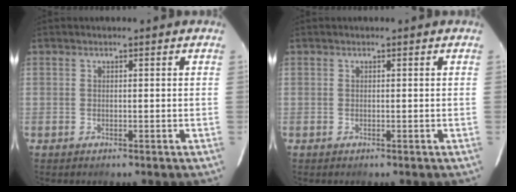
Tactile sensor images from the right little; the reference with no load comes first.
{"total": 0.0}